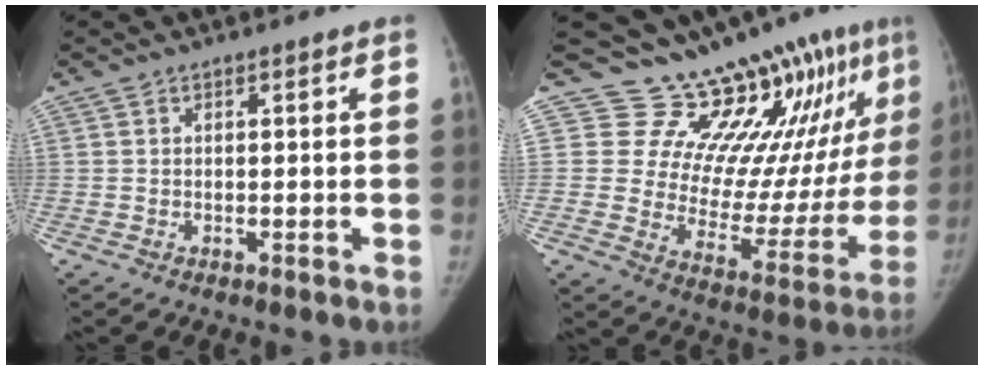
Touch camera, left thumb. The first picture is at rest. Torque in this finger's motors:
{"motor_torque": [-0.11, -0.08, -0.20, -0.41, -0.13]}